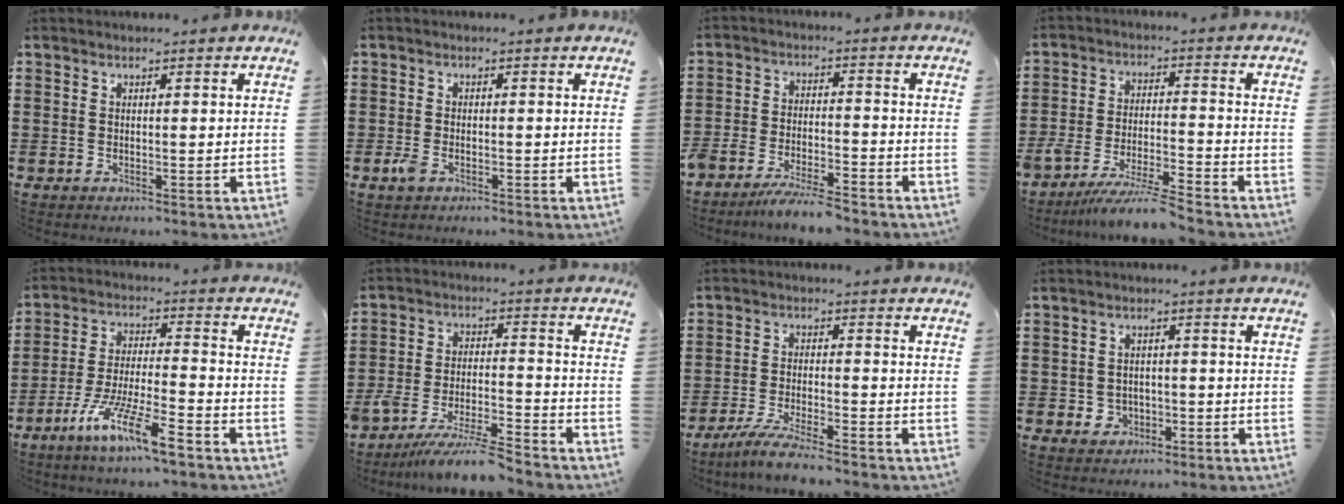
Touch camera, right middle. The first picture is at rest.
{"total": 2.1, "force": [-1.0, 1.1, 1.5], "torque": [-0.050, -0.008, -0.025]}
{"total": 5.7, "force": [-5.6, 0.3, 1.3], "torque": [-0.035, -0.001, -0.112]}
{"total": 7.7, "force": [-7.3, -0.1, 2.6], "torque": [-0.052, -0.002, -0.144]}
{"total": 10.3, "force": [-7.1, 1.1, 7.3], "torque": [-0.153, -0.005, -0.138]}
{"total": 8.9, "force": [-8.4, 0.4, 2.9], "torque": [-0.052, 0.009, -0.163]}
{"total": 5.1, "force": [-4.5, -0.1, 2.4], "torque": [-0.060, -0.017, -0.089]}
{"total": 2.3, "force": [-1.0, 2.0, 0.6], "torque": [-0.019, 0.004, -0.026]}